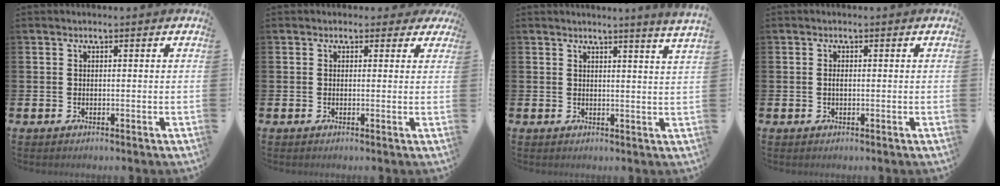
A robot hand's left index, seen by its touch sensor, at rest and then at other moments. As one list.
[{"total": 1.2, "force": [0.3, 1.1, 0.2], "torque": [0.007, 0.007, 0.000]}, {"total": 2.7, "force": [2.5, -1.0, 0.4], "torque": [-0.002, -0.022, 0.043]}, {"total": 0.8, "force": [0.0, 0.3, 0.7], "torque": [-0.018, 0.004, 0.000]}]